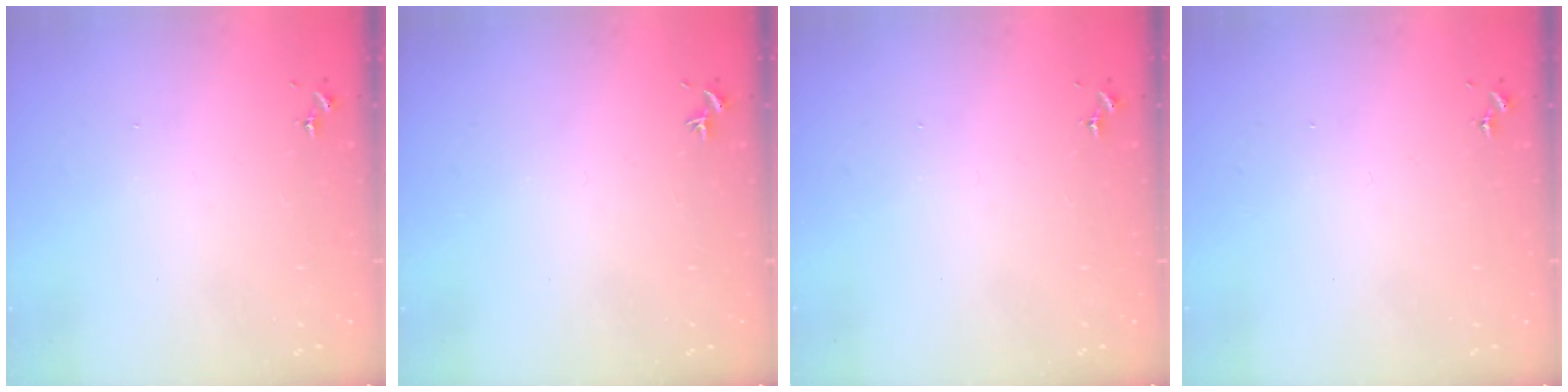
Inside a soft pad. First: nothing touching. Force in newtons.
{"total": 0.0}
{"total": 0.0}
{"total": 0.0}